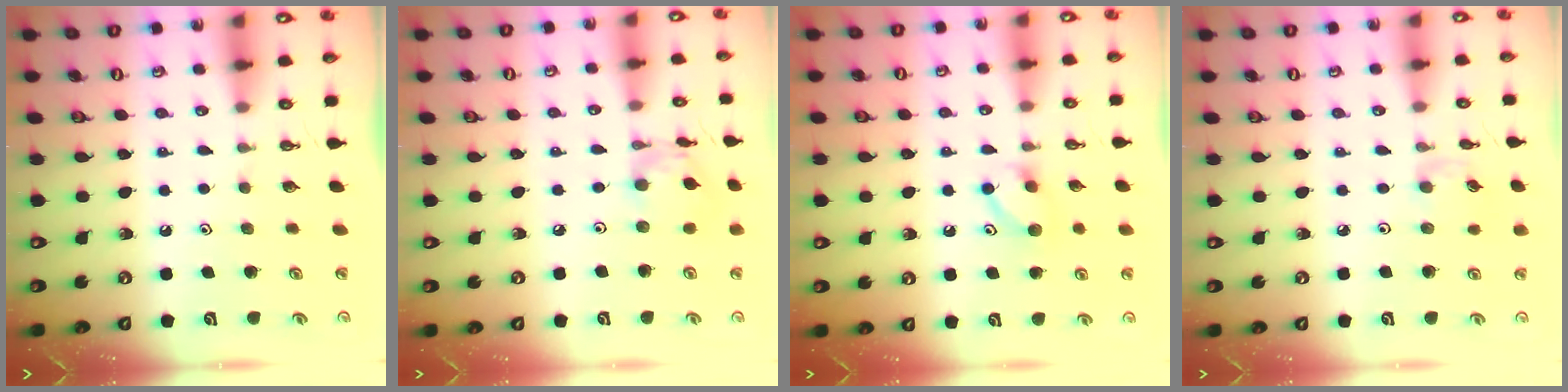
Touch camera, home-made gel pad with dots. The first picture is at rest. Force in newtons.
{"total": 8.3, "press": 8.2, "slide": 0.8}
{"total": 6.9, "press": 6.7, "slide": 1.4}
{"total": 3.6, "press": 3.6, "slide": 0.5}